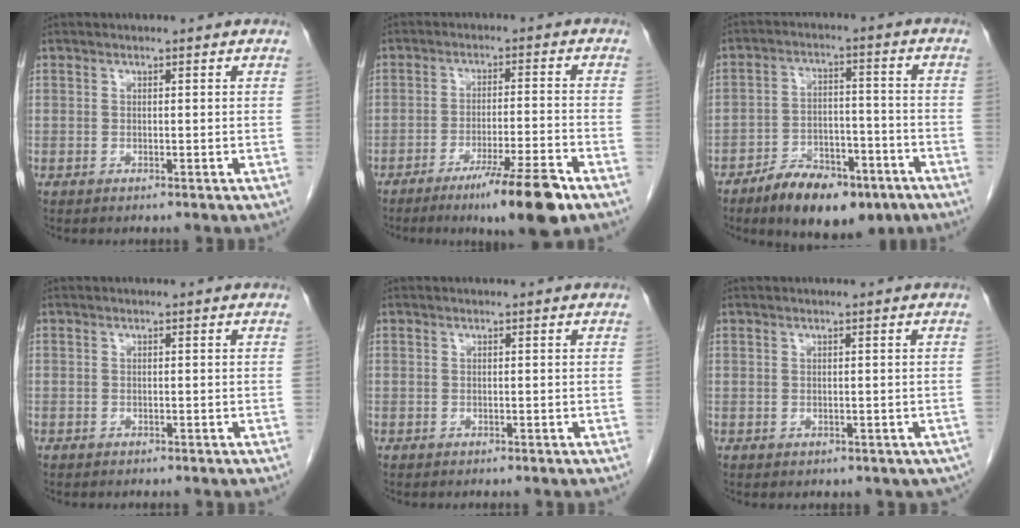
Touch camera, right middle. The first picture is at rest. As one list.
[{"total": 10.0, "force": [-6.6, -0.1, 7.6], "torque": [-0.117, -0.025, -0.108]}, {"total": 12.3, "force": [-8.2, 5.3, 7.4], "torque": [-0.110, 0.006, -0.129]}, {"total": 0.5, "force": [-0.4, 0.3, 0.1], "torque": [-0.007, 0.001, -0.007]}, {"total": 0.0}, {"total": 2.5, "force": [-1.5, 1.8, 0.9], "torque": [-0.005, 0.005, -0.011]}]